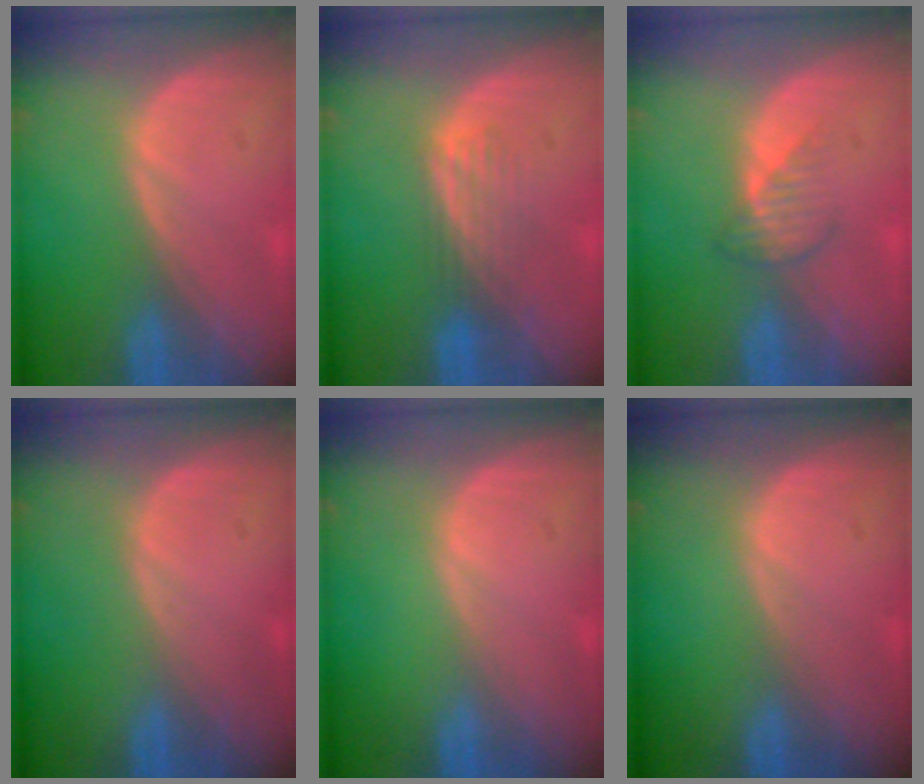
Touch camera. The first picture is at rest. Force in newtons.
{"total": 3.8, "press": 3.2, "slide": 2.0}
{"total": 2.6, "press": 2.6, "slide": 0.4}
{"total": 0.0}
{"total": 0.0}
{"total": 0.0}